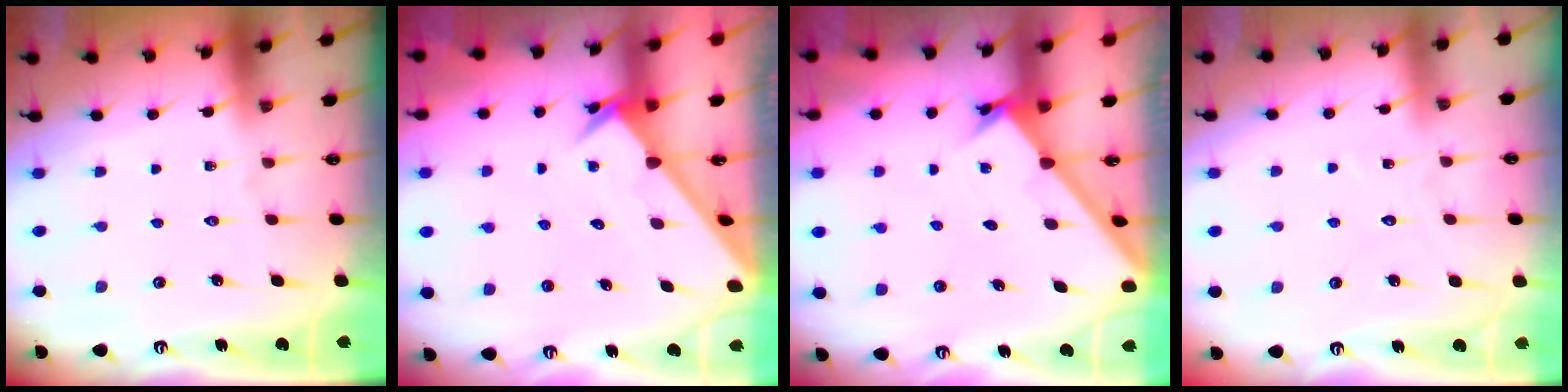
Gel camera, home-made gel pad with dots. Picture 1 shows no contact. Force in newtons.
{"total": 2.9, "press": 2.9, "slide": 0.1}
{"total": 1.8, "press": 1.8, "slide": 0.2}
{"total": 4.8, "press": 4.8, "slide": 0.4}